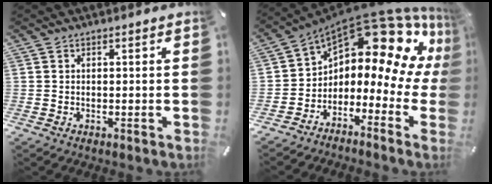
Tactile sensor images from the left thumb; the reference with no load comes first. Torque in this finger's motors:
{"motor_torque": [0.34, 2.01, 1.33, 0.84, 0.20]}